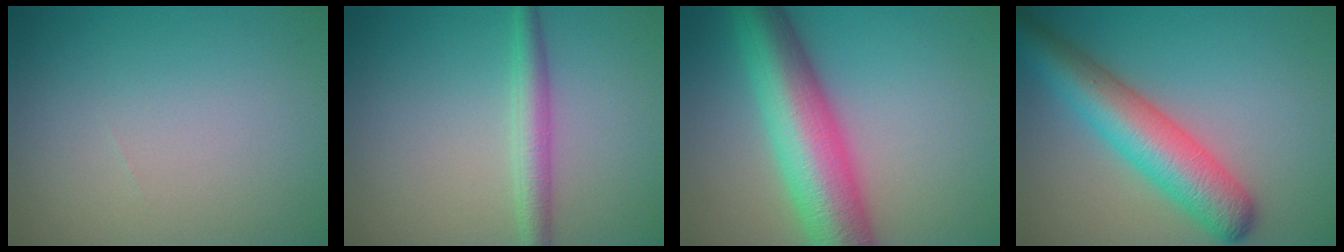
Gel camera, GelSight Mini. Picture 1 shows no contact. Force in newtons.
{"total": 2.7, "press": 2.7, "slide": 0.1}
{"total": 10.0, "press": 10.0, "slide": 0.2}
{"total": 7.2, "press": 7.2, "slide": 0.3}